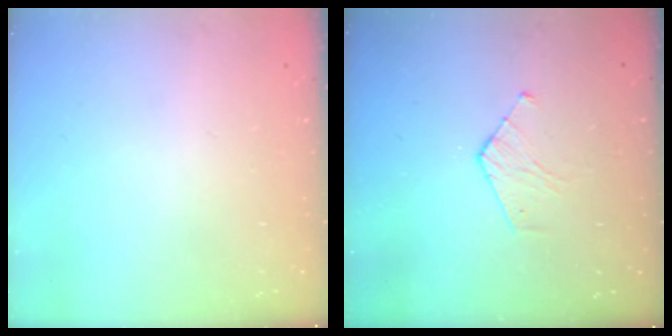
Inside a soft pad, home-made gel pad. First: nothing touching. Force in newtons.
{"total": 5.2, "press": 5.2, "slide": 0.4}